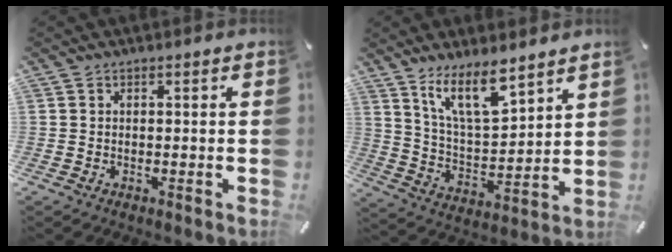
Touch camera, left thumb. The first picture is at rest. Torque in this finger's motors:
{"motor_torque": [2.16, 1.40, 1.36, -1.41, 0.47]}